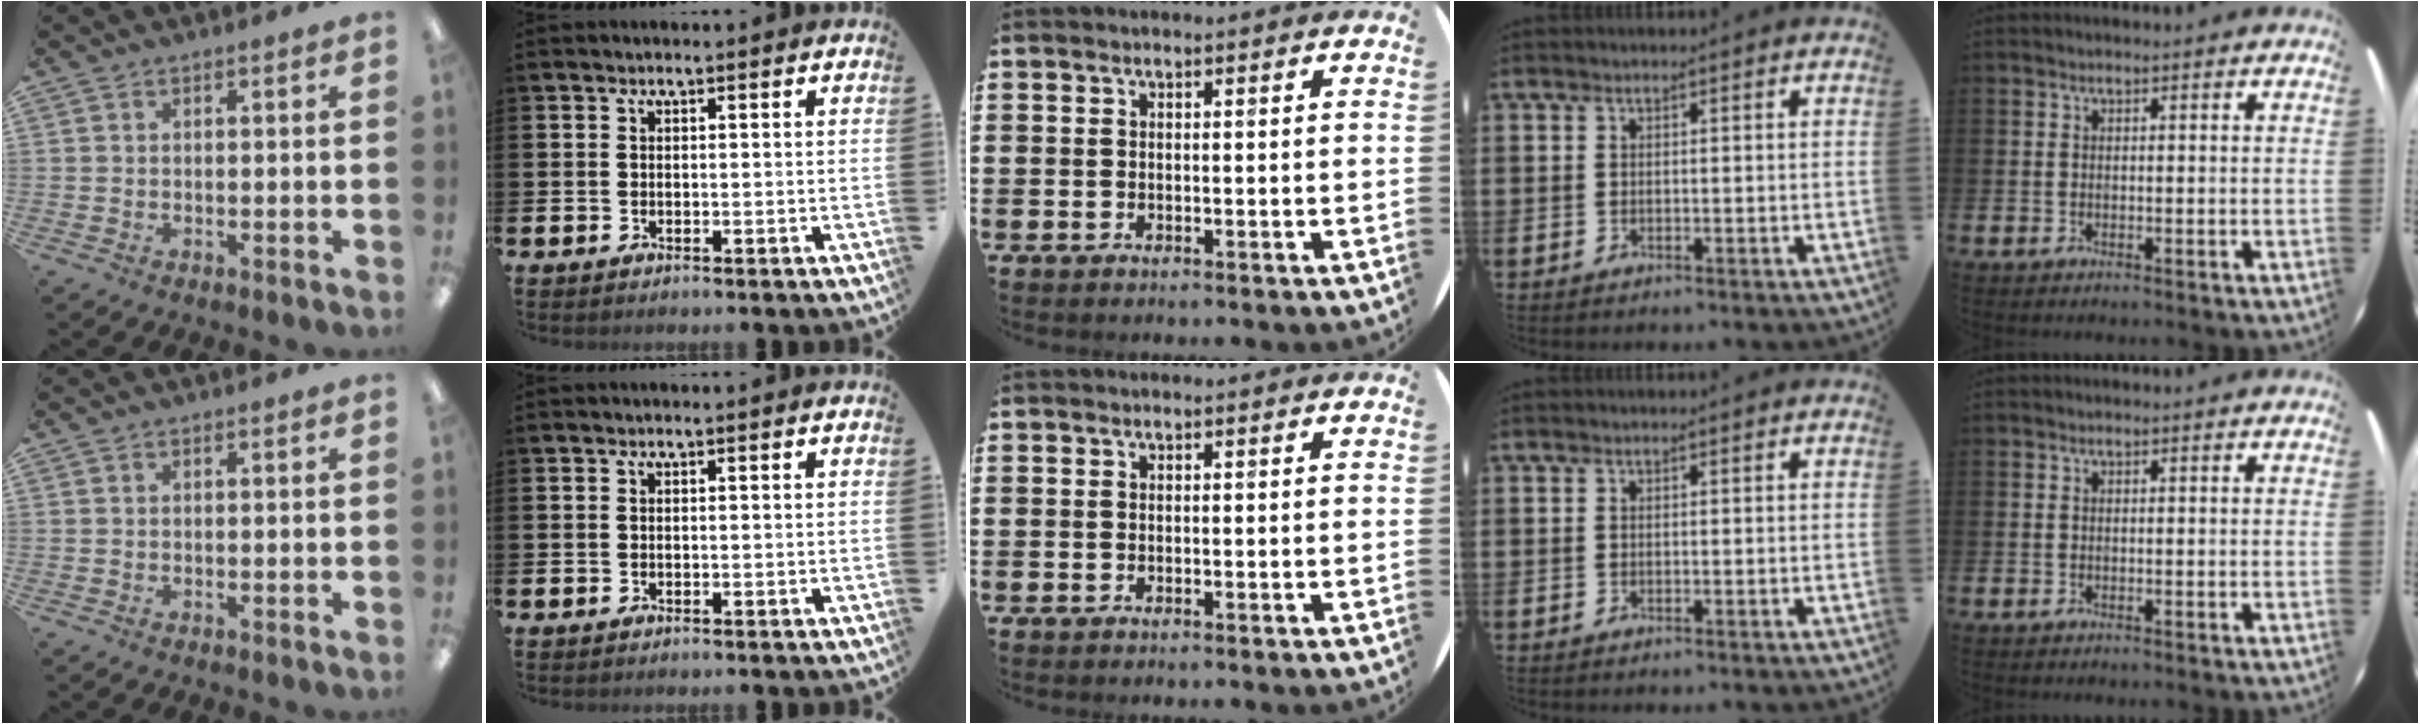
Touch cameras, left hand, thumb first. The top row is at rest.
{}